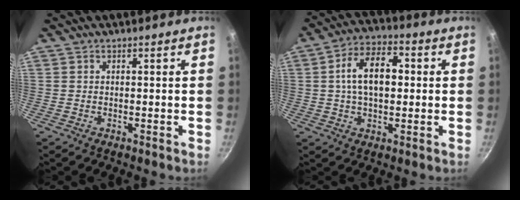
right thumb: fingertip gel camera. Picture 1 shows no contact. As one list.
[{"total": 12.0, "force": [1.2, 7.1, 9.6], "torque": [-0.136, 0.025, 0.011]}]